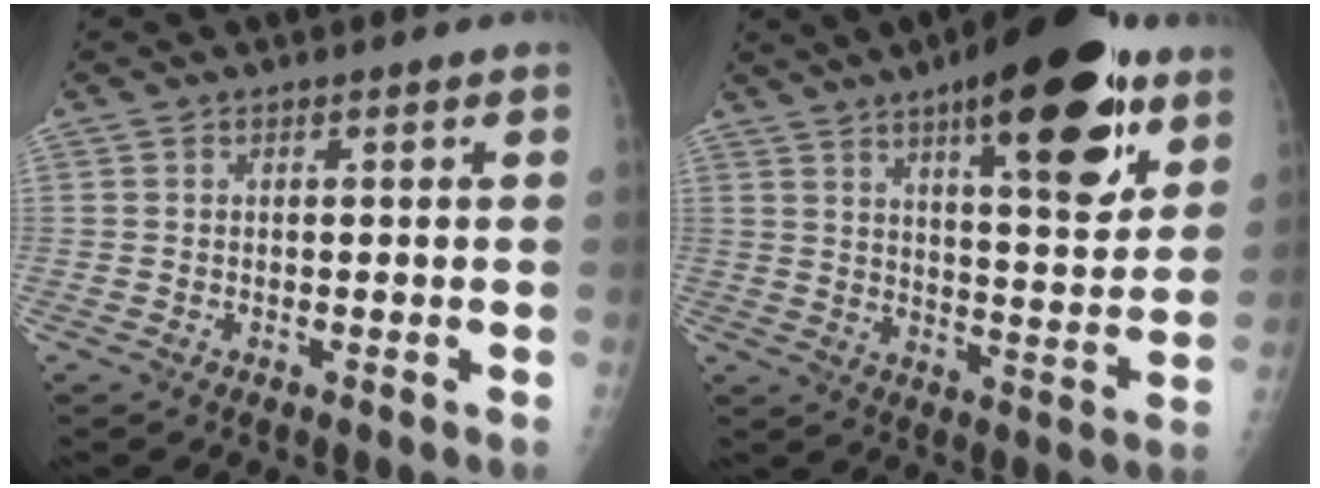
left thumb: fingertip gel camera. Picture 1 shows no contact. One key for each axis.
{"total": 22.2, "fx": 12.2, "fy": 7.0, "fz": 17.2, "tx": -0.222, "ty": -0.049, "tz": 0.180}